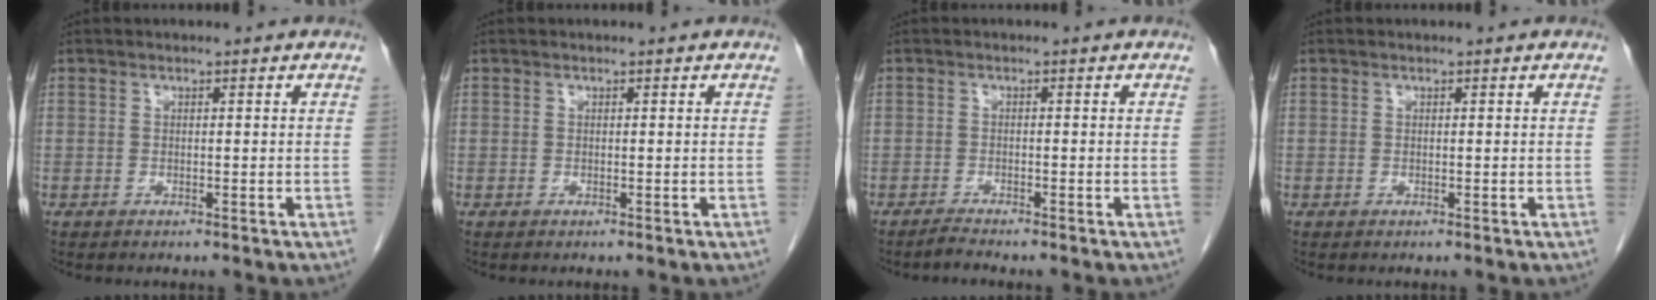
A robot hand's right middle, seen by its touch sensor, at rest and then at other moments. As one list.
[{"total": 0.0}, {"total": 1.4, "force": [-1.3, -0.3, 0.3], "torque": [-0.010, -0.005, -0.026]}, {"total": 0.0}]